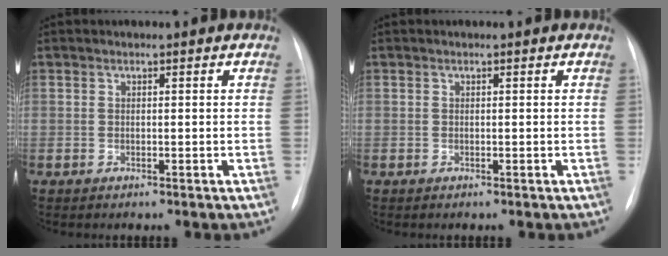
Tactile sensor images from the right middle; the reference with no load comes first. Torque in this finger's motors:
{"motor_torque": [0.62, -0.58, 0.06, 0.01]}